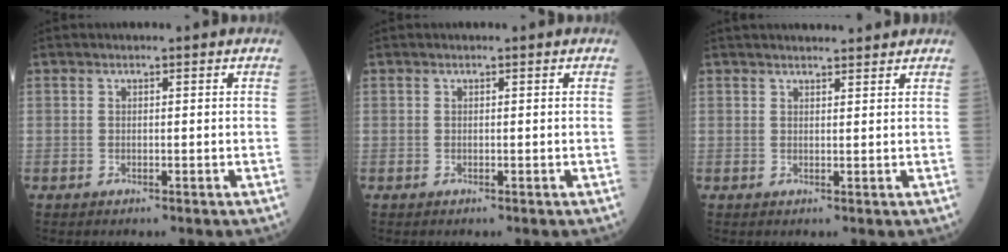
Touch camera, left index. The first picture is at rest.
{"total": 0.0}
{"total": 7.5, "force": [7.0, 1.1, 2.6], "torque": [-0.032, 0.027, 0.090]}